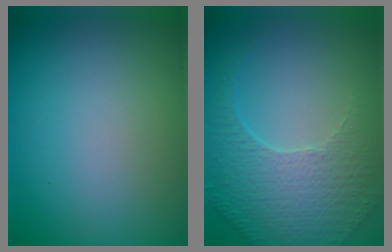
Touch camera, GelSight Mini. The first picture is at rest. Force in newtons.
{"total": 5.3, "press": 3.7, "slide": 3.8}